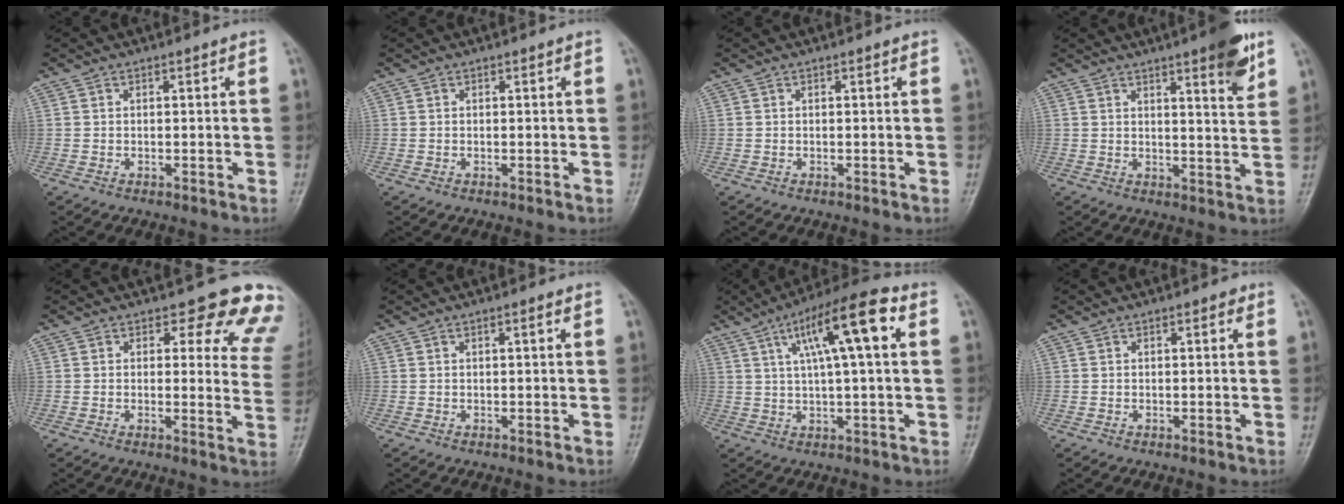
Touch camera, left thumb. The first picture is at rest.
{"total": 0.0}
{"total": 0.0}
{"total": 8.4, "force": [5.0, 1.3, 6.7], "torque": [-0.081, -0.027, 0.065]}
{"total": 12.5, "force": [10.7, 5.0, 4.1], "torque": [0.017, -0.071, 0.083]}
{"total": 0.7, "force": [0.2, 0.0, 0.7], "torque": [-0.014, 0.001, 0.002]}
{"total": 13.6, "force": [4.3, 2.8, 12.6], "torque": [-0.214, 0.018, 0.064]}
{"total": 0.7, "force": [0.3, 0.3, 0.6], "torque": [-0.005, 0.002, 0.000]}